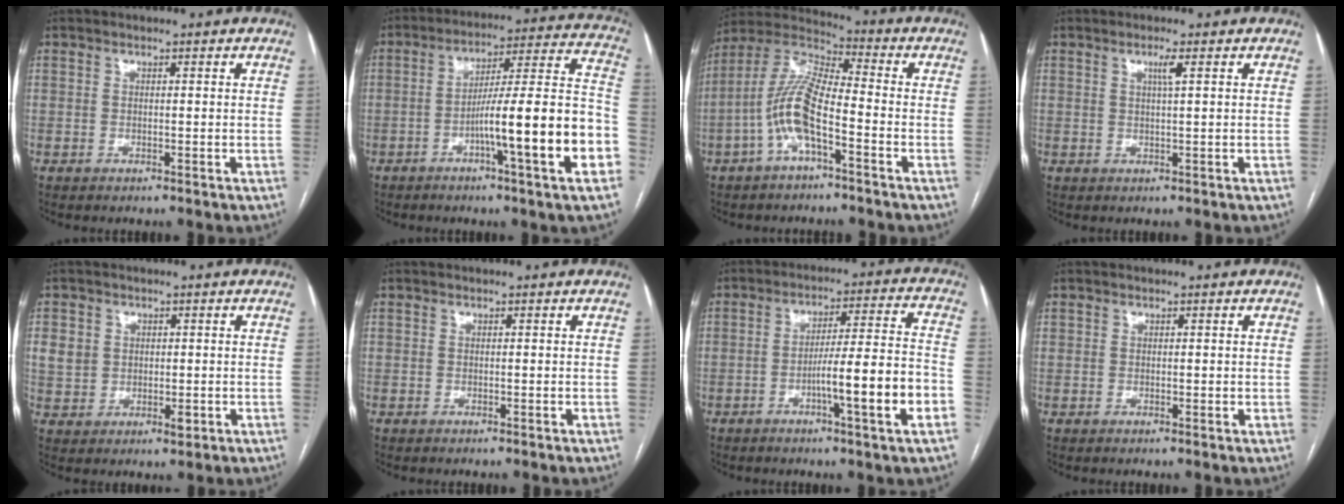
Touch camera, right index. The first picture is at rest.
{"total": 17.9, "force": [-6.1, 0.1, 16.8], "torque": [-0.216, 0.017, -0.092]}
{"total": 10.6, "force": [-3.8, 2.5, 9.6], "torque": [-0.210, 0.018, -0.076]}
{"total": 1.8, "force": [0.7, -0.3, 1.6], "torque": [-0.030, -0.002, 0.013]}
{"total": 5.4, "force": [0.7, 4.7, 2.6], "torque": [-0.047, 0.004, 0.021]}
{"total": 0.0}
{"total": 12.0, "force": [-4.3, -0.3, 11.2], "torque": [-0.174, 0.005, -0.066]}
{"total": 0.7, "force": [0.2, 0.6, 0.3], "torque": [0.002, 0.001, 0.000]}